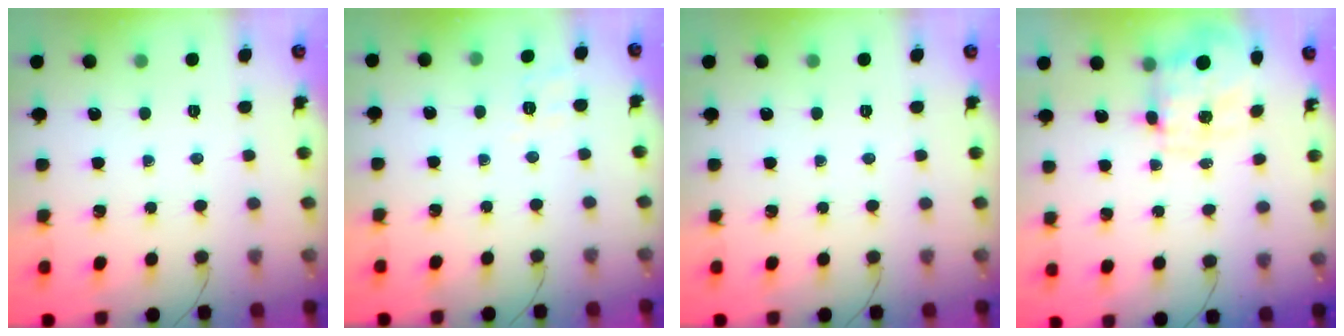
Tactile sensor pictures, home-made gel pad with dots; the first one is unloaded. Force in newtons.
{"total": 2.3, "press": 1.4, "slide": 1.9}
{"total": 0.0}
{"total": 7.6, "press": 7.5, "slide": 1.2}